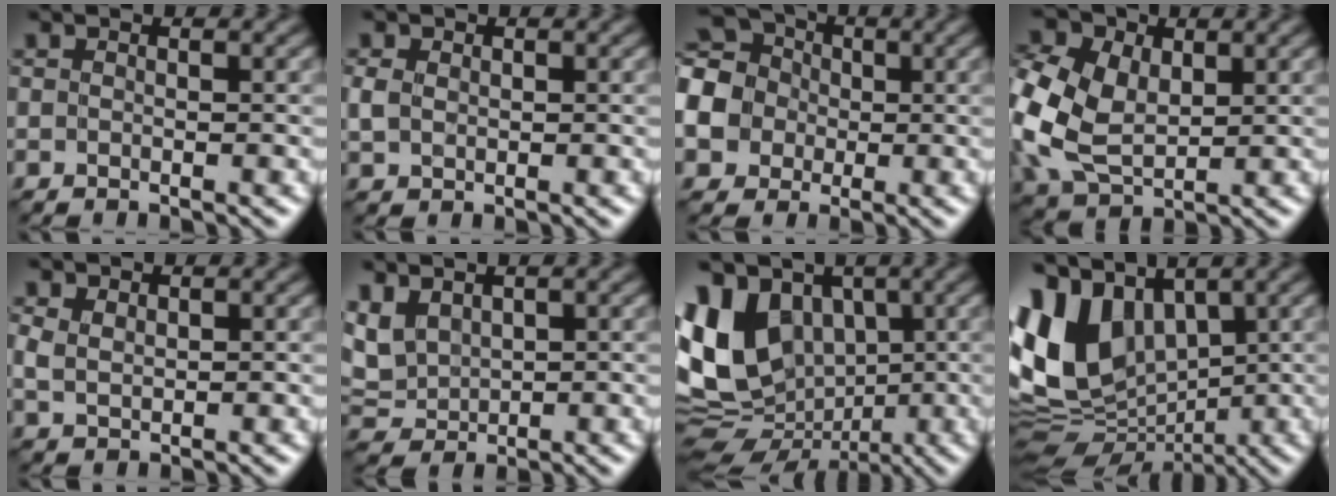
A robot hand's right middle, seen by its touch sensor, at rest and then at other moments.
{"total": 1.7, "force": [0.3, 1.4, 0.9], "torque": [-0.025, 0.003, 0.006]}
{"total": 10.5, "force": [-0.6, 9.5, 4.3], "torque": [-0.132, 0.015, -0.043]}
{"total": 9.0, "force": [1.2, 6.6, 6.1], "torque": [-0.160, 0.005, 0.022]}
{"total": 1.7, "force": [0.8, 1.2, 1.0], "torque": [-0.027, 0.002, 0.018]}
{"total": 4.2, "force": [1.7, 2.9, 2.4], "torque": [-0.072, 0.002, 0.039]}
{"total": 12.7, "force": [0.9, 9.9, 7.8], "torque": [-0.172, 0.008, 0.016]}
{"total": 10.9, "force": [2.6, 7.7, 7.2], "torque": [-0.171, 0.015, 0.039]}